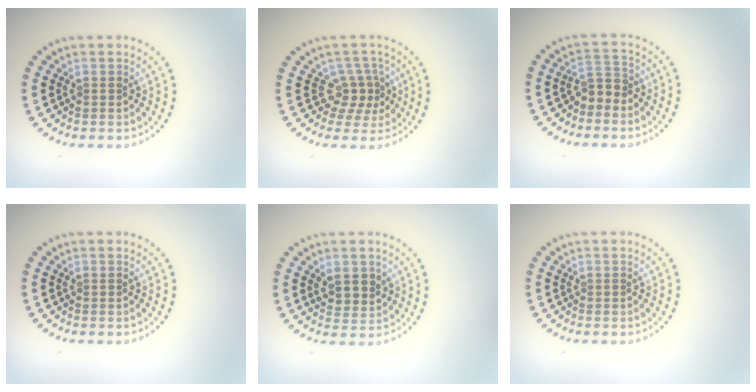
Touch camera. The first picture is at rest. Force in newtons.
{"total": 2.5, "press": 1.8, "slide": 1.7}
{"total": 2.1, "press": 1.9, "slide": 0.8}
{"total": 0.0}
{"total": 2.5, "press": 2.4, "slide": 0.9}
{"total": 0.0}